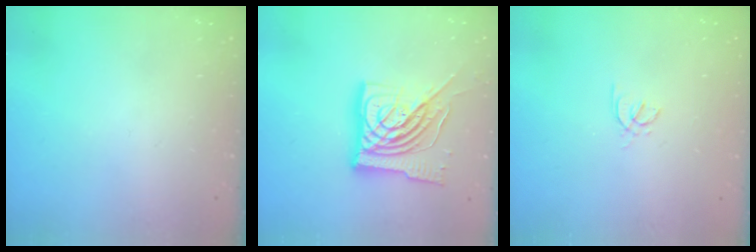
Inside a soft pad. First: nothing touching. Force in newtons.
{"total": 18.2, "press": 18.1, "slide": 1.9}
{"total": 1.2, "press": 1.2, "slide": 0.4}